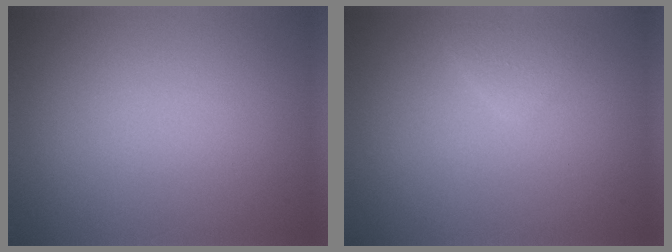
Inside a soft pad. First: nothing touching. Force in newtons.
{"total": 1.1, "press": 1.1, "slide": 0.0}